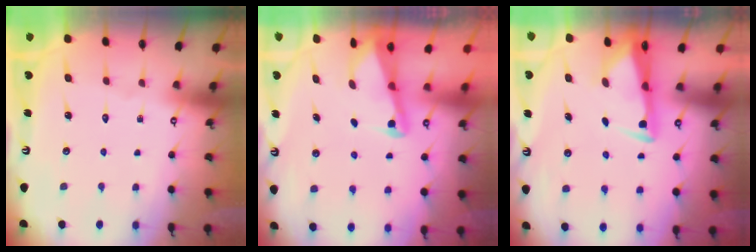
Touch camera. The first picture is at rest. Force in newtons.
{"total": 2.3, "press": 2.2, "slide": 0.4}
{"total": 3.0, "press": 2.8, "slide": 0.9}